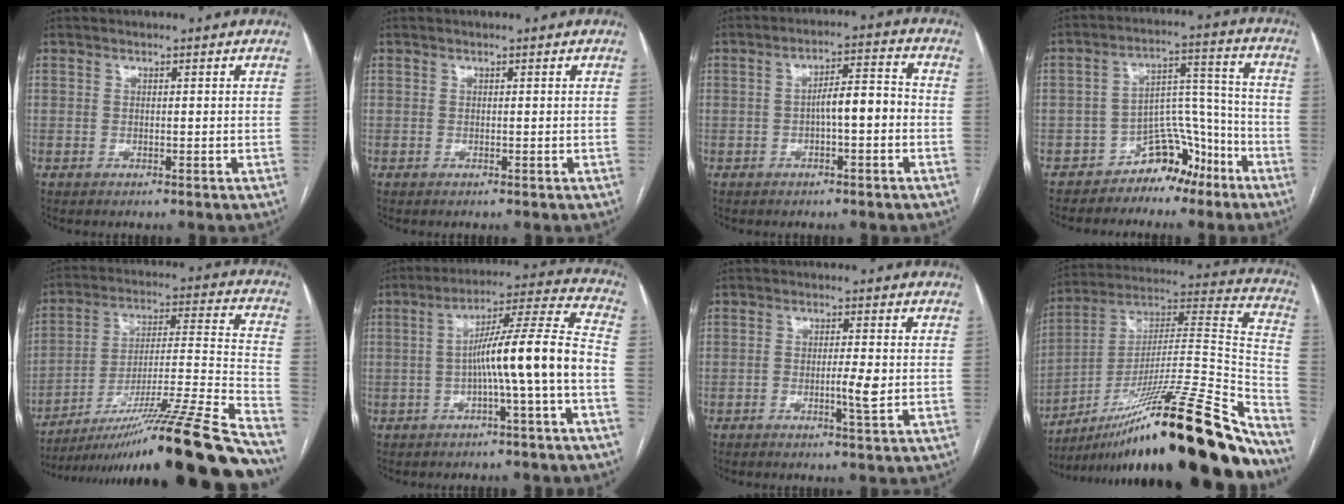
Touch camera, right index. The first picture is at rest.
{"total": 0.0}
{"total": 5.8, "force": [-1.2, 1.3, 5.6], "torque": [-0.088, 0.025, -0.018]}
{"total": 8.1, "force": [-6.0, 4.8, 2.7], "torque": [-0.033, 0.056, -0.094]}
{"total": 31.0, "force": [-24.7, -0.4, 18.7], "torque": [-0.209, -0.024, -0.381]}
{"total": 12.6, "force": [-2.9, -1.0, 12.3], "torque": [-0.192, 0.029, -0.049]}
{"total": 3.4, "force": [-0.7, 0.2, 3.3], "torque": [-0.055, -0.002, -0.012]}
{"total": 36.2, "force": [-25.6, 2.3, 25.4], "torque": [-0.306, -0.002, -0.403]}